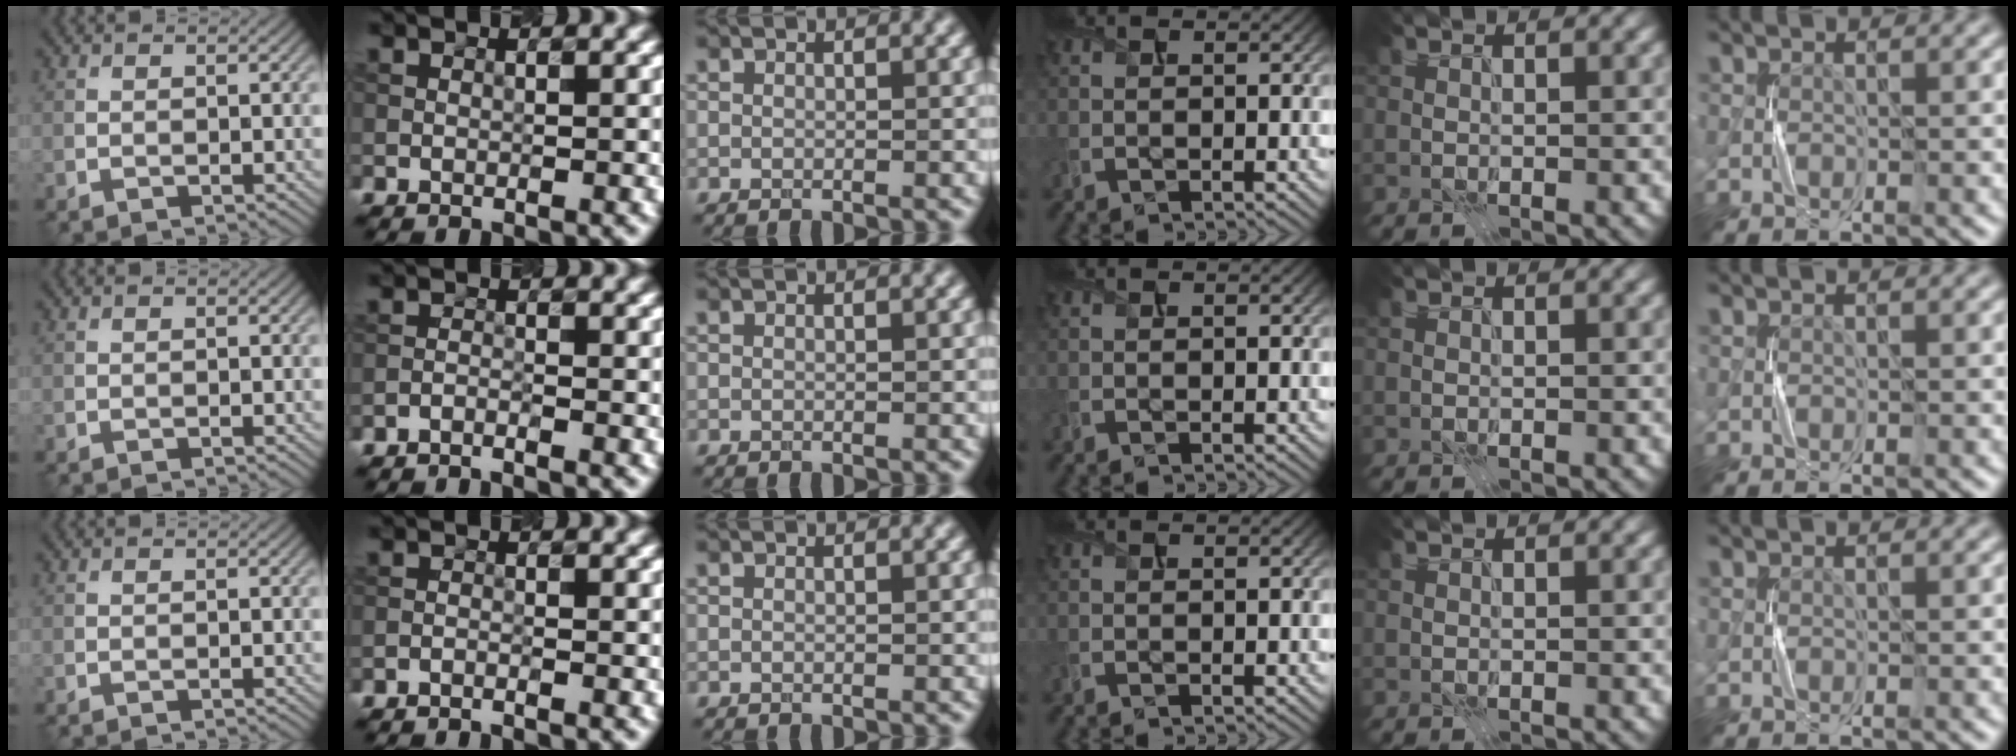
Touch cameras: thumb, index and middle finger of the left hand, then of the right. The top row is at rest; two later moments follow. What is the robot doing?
{"motion": "press", "object": "sticky note"}